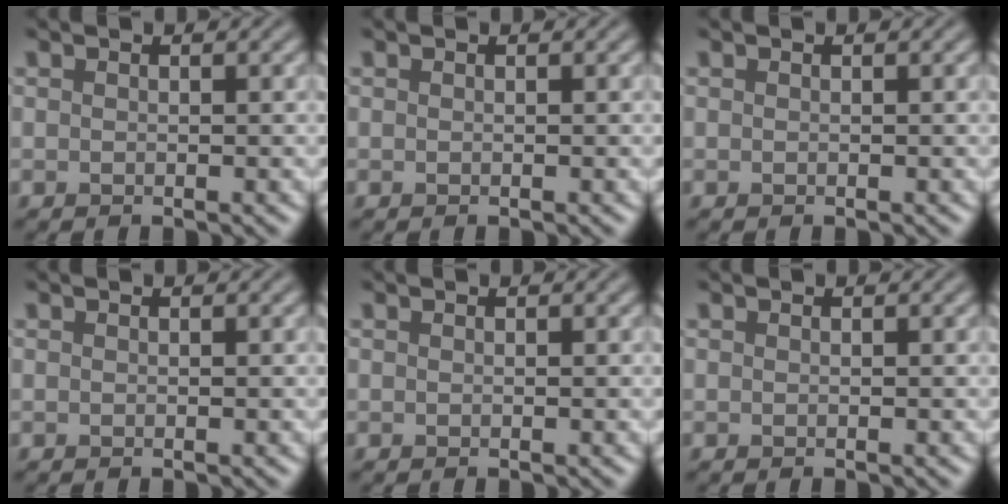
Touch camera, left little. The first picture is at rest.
{"total": 0.0}
{"total": 0.0}
{"total": 0.0}
{"total": 0.0}
{"total": 0.0}